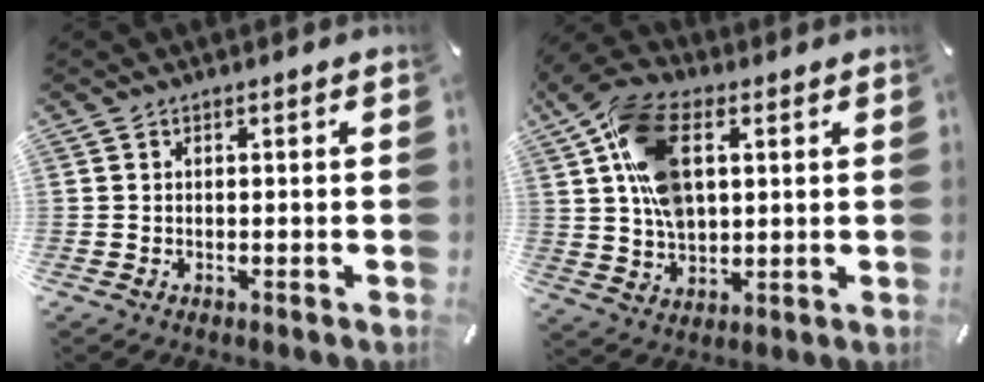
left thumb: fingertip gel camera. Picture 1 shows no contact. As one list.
[{"total": 15.6, "force": [4.7, 10.0, 11.1], "torque": [-0.241, 0.004, 0.088]}]